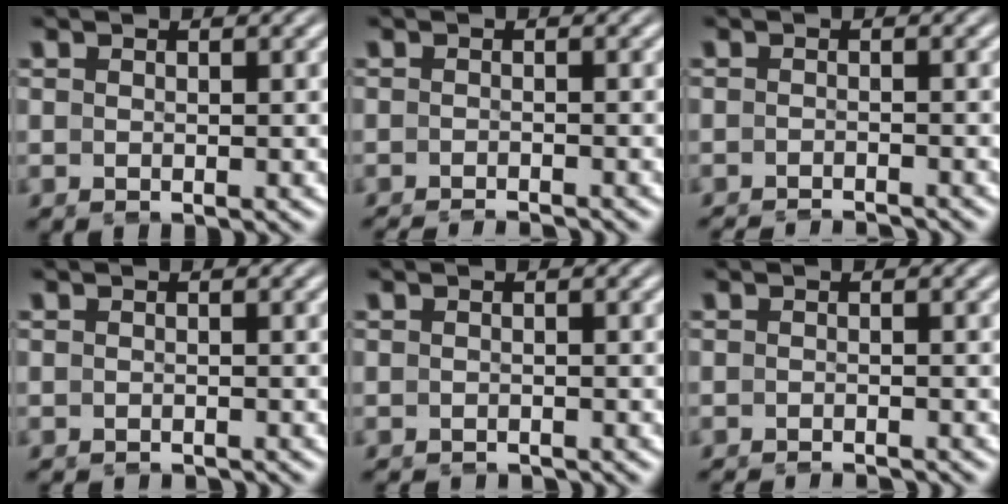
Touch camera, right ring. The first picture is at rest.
{"total": 2.7, "force": [-2.7, 0.2, 0.4], "torque": [-0.004, -0.007, -0.042]}
{"total": 3.1, "force": [-3.1, 0.1, 0.2], "torque": [0.000, -0.009, -0.048]}
{"total": 1.4, "force": [-1.4, 0.0, -0.1], "torque": [-0.002, -0.009, -0.020]}
{"total": 1.4, "force": [-1.3, -0.1, -0.3], "torque": [0.001, -0.010, -0.018]}
{"total": 2.3, "force": [-2.3, 0.1, 0.2], "torque": [-0.005, -0.008, -0.035]}